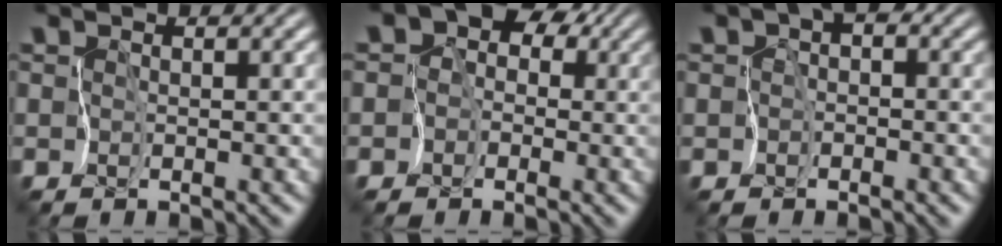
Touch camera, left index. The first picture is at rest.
{"total": 7.1, "force": [0.7, 6.1, 3.5], "torque": [-0.028, 0.040, -0.040]}
{"total": 2.9, "force": [-0.1, 2.2, 1.9], "torque": [-0.008, 0.017, -0.019]}